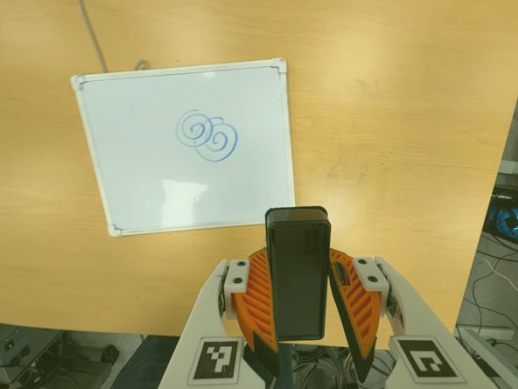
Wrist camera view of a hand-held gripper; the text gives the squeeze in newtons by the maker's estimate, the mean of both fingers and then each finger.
{"total": 5.7, "left": 5.7, "right": 5.7}